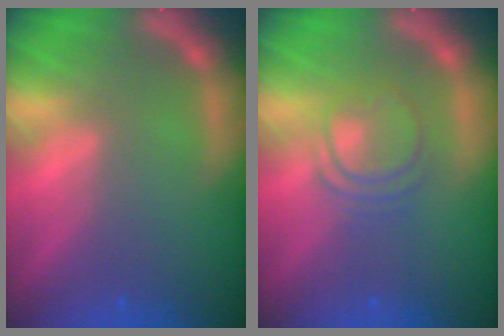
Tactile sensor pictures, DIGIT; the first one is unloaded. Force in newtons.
{"total": 4.0}